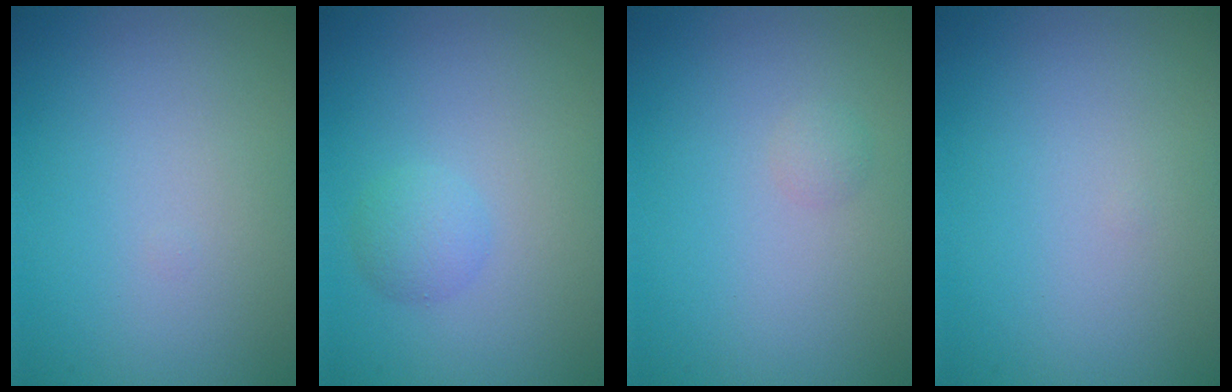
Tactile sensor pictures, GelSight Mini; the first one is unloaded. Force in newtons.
{"total": 1.7, "press": 1.7, "slide": 0.0}
{"total": 0.7, "press": 0.7, "slide": 0.0}
{"total": 0.0}